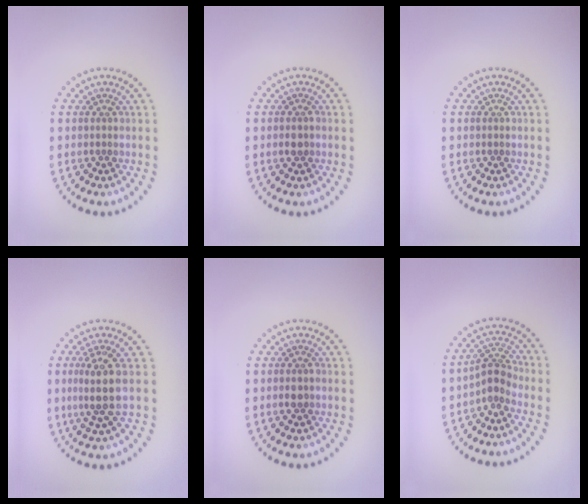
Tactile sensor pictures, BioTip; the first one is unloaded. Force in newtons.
{"total": 1.1, "press": 1.0, "slide": 0.3}
{"total": 0.0}
{"total": 3.5, "press": 3.0, "slide": 1.8}
{"total": 1.1, "press": 1.0, "slide": 0.3}
{"total": 2.2, "press": 1.7, "slide": 1.5}